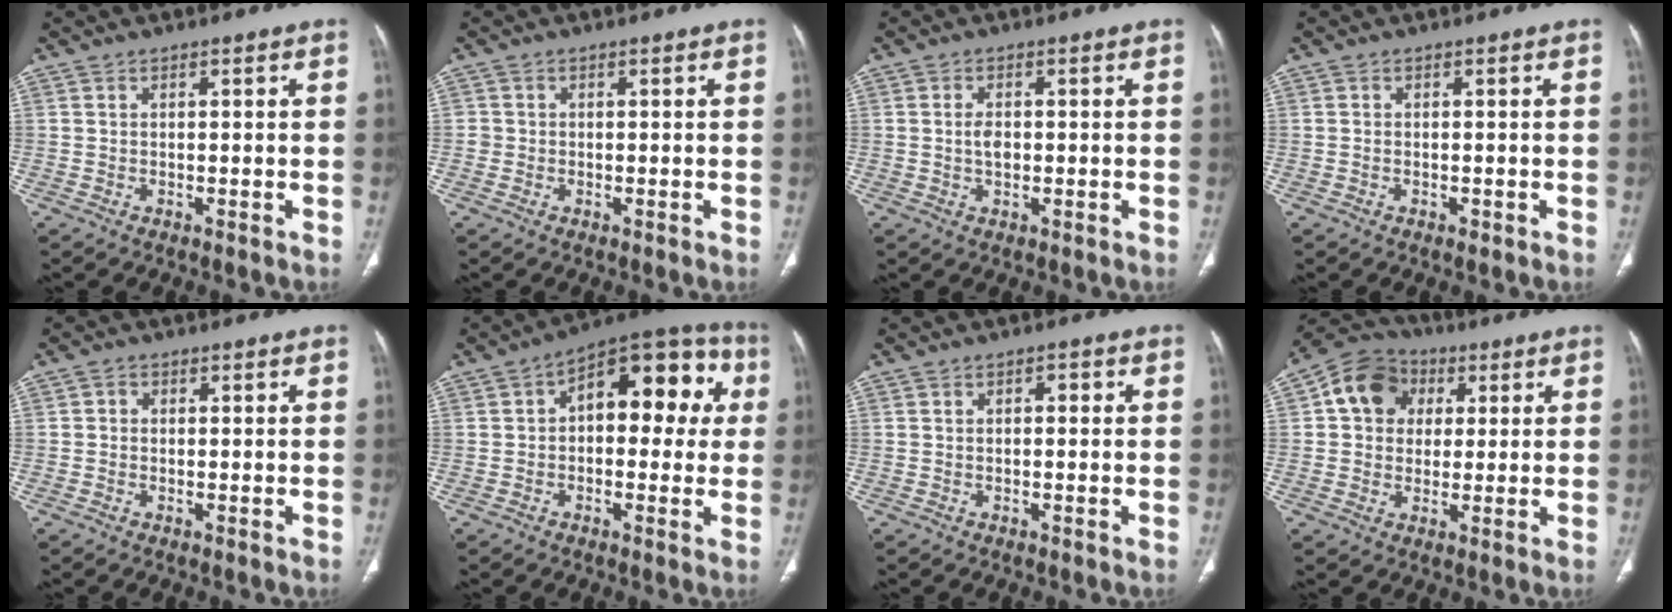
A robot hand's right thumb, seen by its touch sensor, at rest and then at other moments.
{"total": 1.2, "force": [-0.2, 1.2, 0.1], "torque": [0.006, 0.005, -0.004]}
{"total": 2.6, "force": [-0.1, 1.6, 2.0], "torque": [-0.031, 0.000, -0.003]}
{"total": 0.8, "force": [-0.3, 0.5, 0.5], "torque": [-0.011, 0.000, -0.003]}
{"total": 1.0, "force": [0.0, 1.0, 0.4], "torque": [-0.001, 0.003, -0.004]}
{"total": 16.3, "force": [3.0, 9.0, 13.3], "torque": [-0.117, 0.039, 0.030]}
{"total": 1.2, "force": [0.2, 0.7, 1.0], "torque": [-0.006, 0.003, -0.001]}
{"total": 10.9, "force": [2.7, 9.2, 5.2], "torque": [-0.068, 0.010, 0.034]}